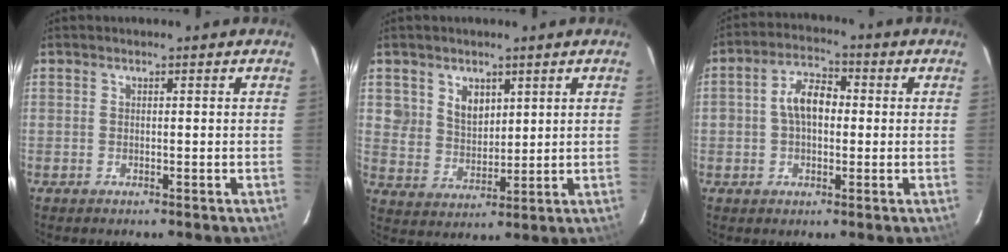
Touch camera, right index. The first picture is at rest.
{"total": 6.9, "force": [3.3, 5.5, 2.5], "torque": [-0.042, 0.006, 0.072]}
{"total": 6.9, "force": [0.1, 4.5, 5.3], "torque": [-0.097, 0.021, 0.002]}